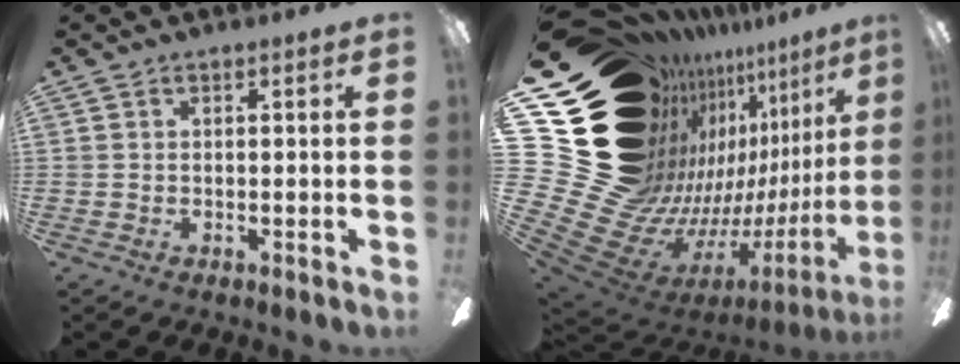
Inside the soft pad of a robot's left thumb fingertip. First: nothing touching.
{"total": 28.8, "force": [9.6, 19.5, 18.9], "torque": [-0.338, -0.143, 0.260]}